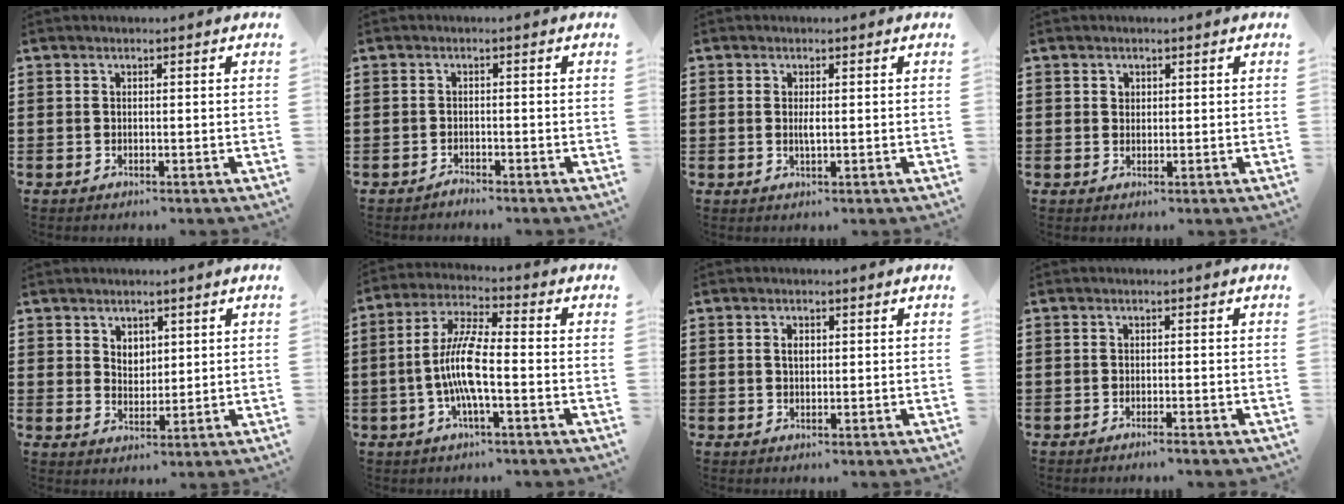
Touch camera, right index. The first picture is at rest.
{"total": 1.3, "force": [-1.3, 0.1, -0.1], "torque": [-0.002, 0.005, -0.028]}
{"total": 1.4, "force": [0.0, 0.5, 1.3], "torque": [-0.024, 0.002, -0.001]}
{"total": 1.0, "force": [0.5, 0.8, 0.2], "torque": [-0.006, 0.003, 0.010]}
{"total": 2.9, "force": [1.8, 2.1, 0.7], "torque": [-0.021, 0.008, 0.034]}
{"total": 8.8, "force": [-1.9, 2.0, 8.4], "torque": [-0.185, -0.010, -0.043]}
{"total": 1.5, "force": [0.2, 0.8, 1.2], "torque": [-0.026, 0.005, 0.003]}
{"total": 1.3, "force": [-1.1, -0.1, 0.6], "torque": [-0.011, -0.002, -0.021]}